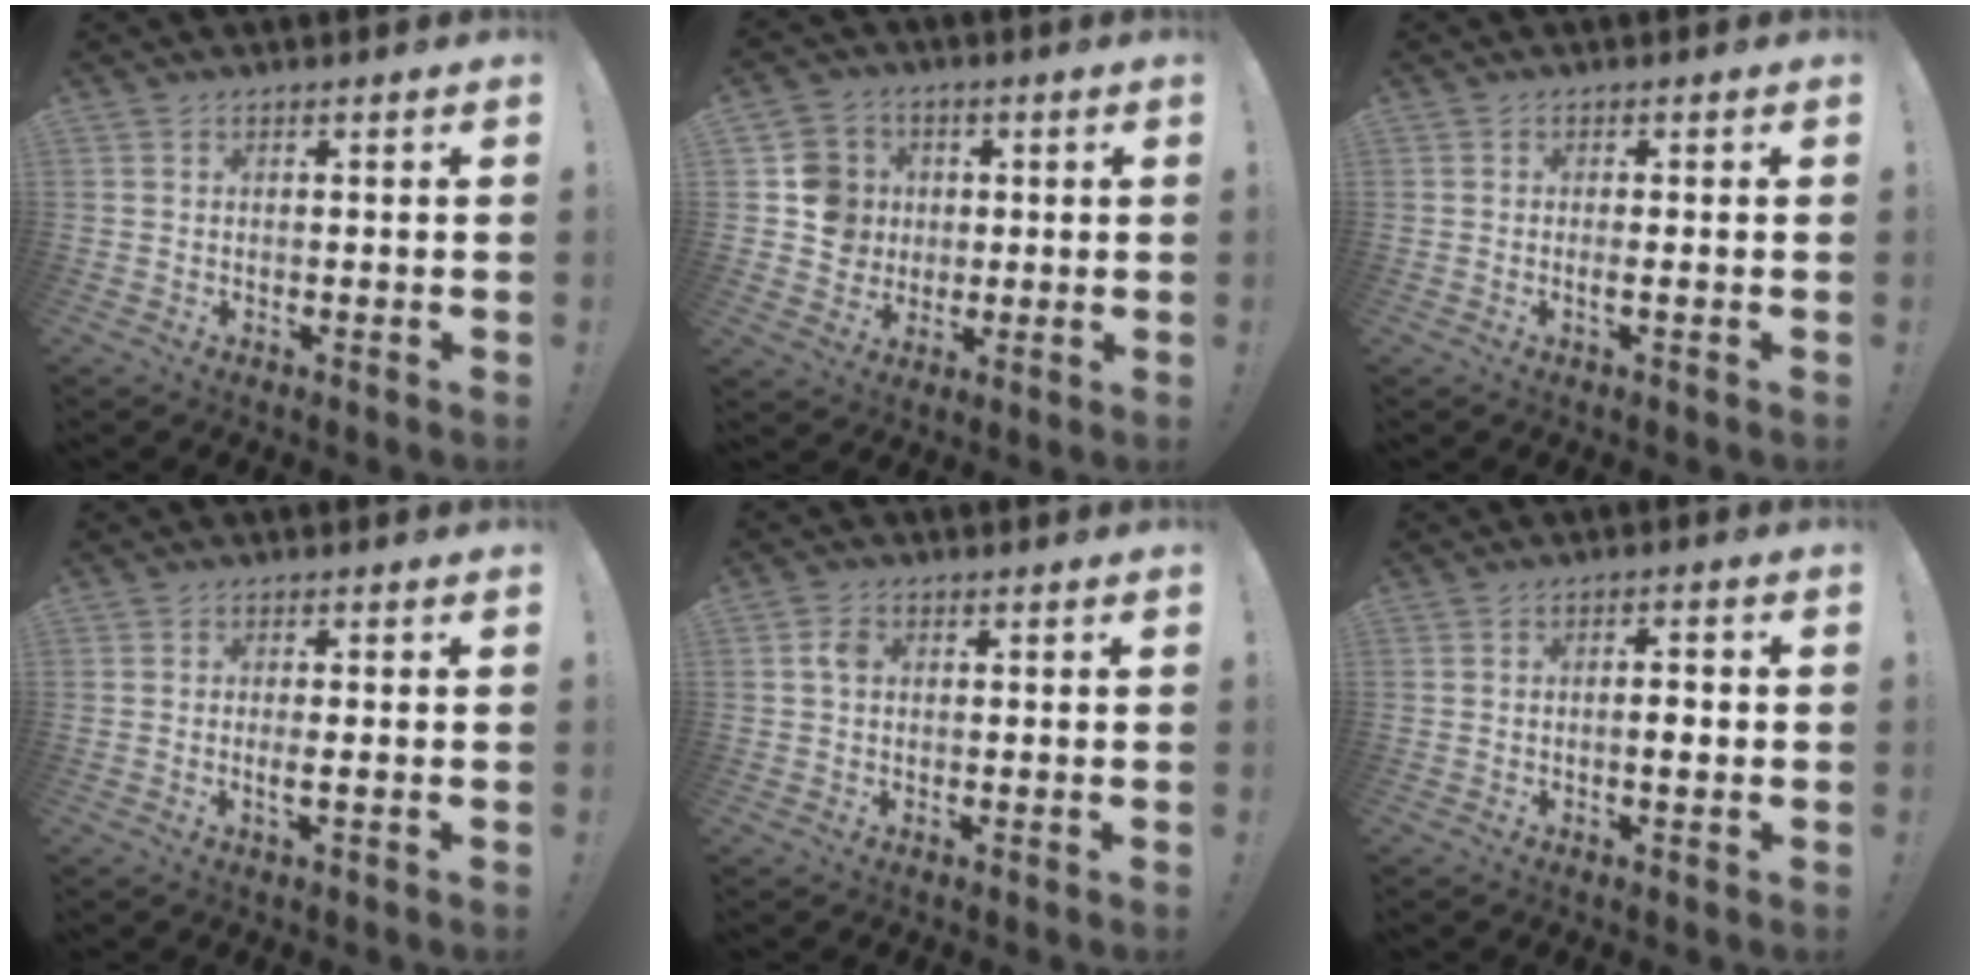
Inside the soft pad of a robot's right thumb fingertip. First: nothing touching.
{"total": 10.6, "force": [1.1, 10.2, 2.9], "torque": [-0.034, 0.003, 0.029]}
{"total": 1.5, "force": [-0.2, -0.3, 1.5], "torque": [-0.018, -0.007, -0.006]}
{"total": 2.2, "force": [-0.3, -0.1, 2.2], "torque": [-0.030, -0.008, -0.007]}
{"total": 2.7, "force": [0.4, 1.9, 1.9], "torque": [-0.039, 0.008, 0.006]}
{"total": 3.4, "force": [-0.7, 0.9, 3.2], "torque": [-0.040, -0.001, -0.017]}